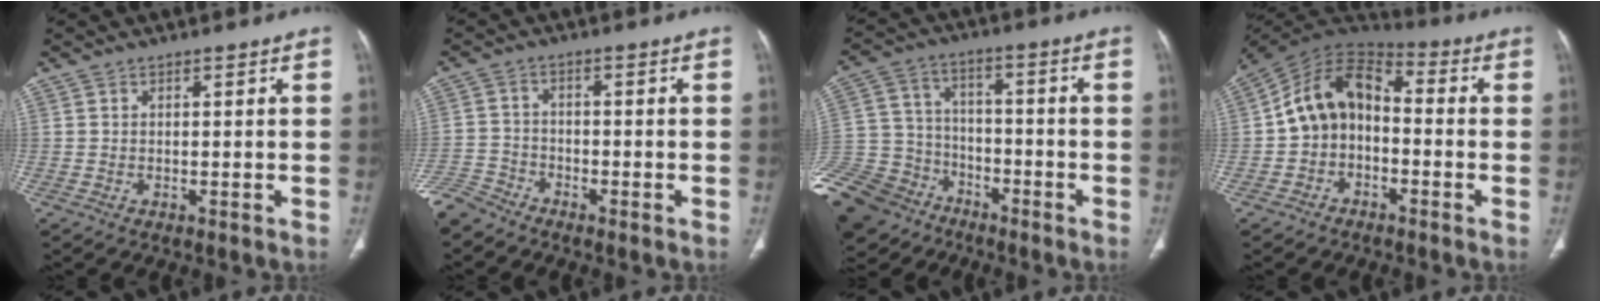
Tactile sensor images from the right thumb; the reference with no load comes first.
{"total": 5.5, "force": [-5.1, 1.9, 0.7], "torque": [-0.022, 0.011, -0.109]}
{"total": 22.3, "force": [-14.1, 15.0, 8.5], "torque": [-0.226, 0.049, -0.248]}
{"total": 12.0, "force": [-1.5, 8.9, 7.9], "torque": [-0.121, 0.055, -0.042]}